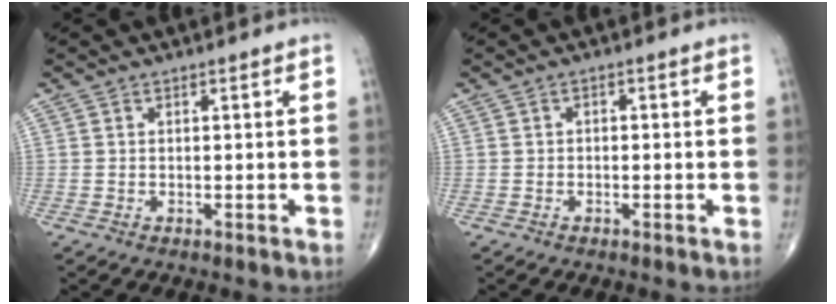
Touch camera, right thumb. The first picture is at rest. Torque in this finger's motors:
{"motor_torque": [-0.31, 0.11, -0.06, -0.22, -0.03]}